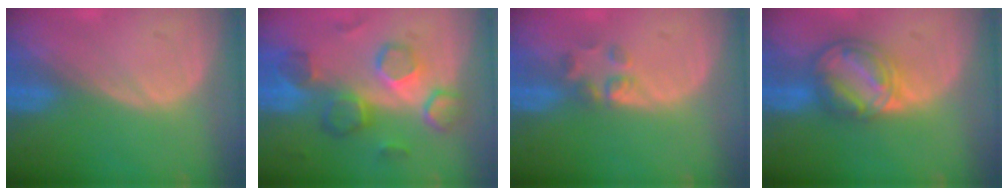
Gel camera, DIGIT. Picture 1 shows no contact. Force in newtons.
{"total": 9.3, "press": 8.7, "slide": 3.2}
{"total": 2.6, "press": 2.4, "slide": 0.9}
{"total": 8.2, "press": 7.0, "slide": 4.3}